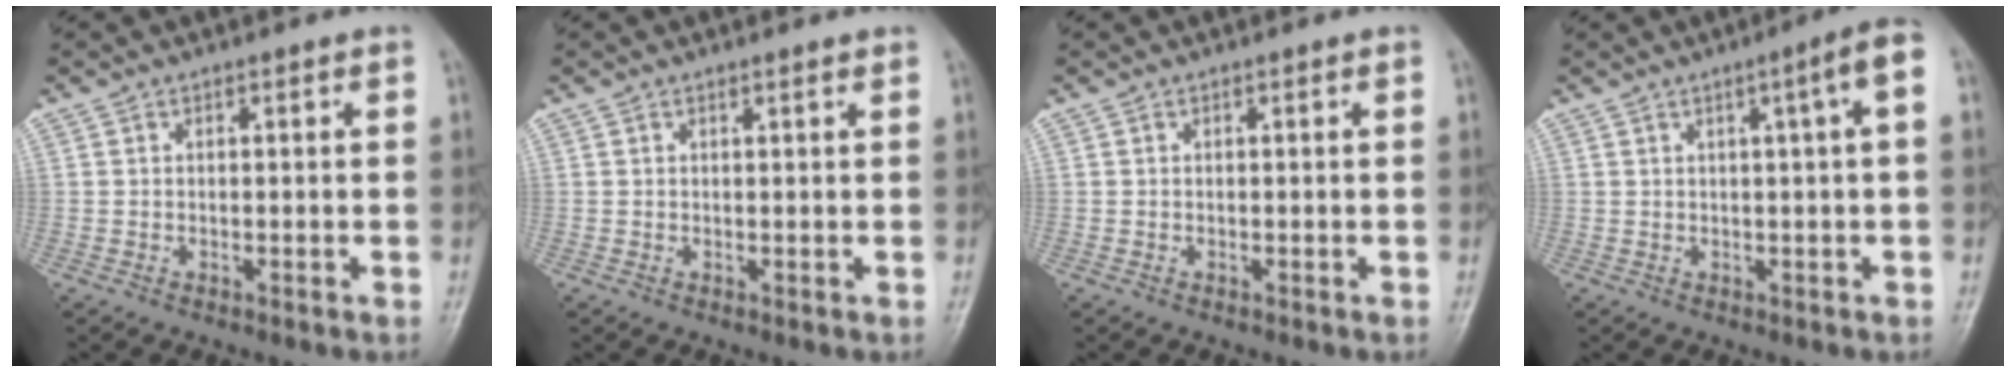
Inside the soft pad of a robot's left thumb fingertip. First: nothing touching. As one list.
[{"total": 0.7, "force": [0.5, 0.1, 0.5], "torque": [-0.007, -0.001, 0.008]}, {"total": 0.0}, {"total": 5.0, "force": [1.0, 0.2, 4.9], "torque": [-0.072, 0.014, 0.014]}]